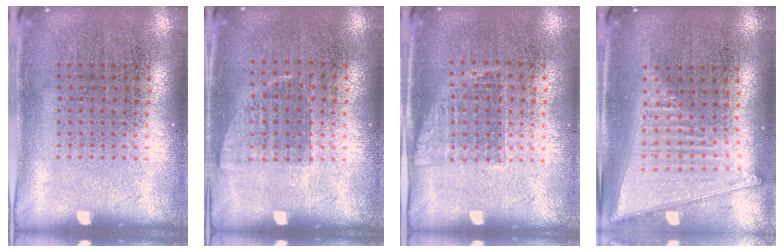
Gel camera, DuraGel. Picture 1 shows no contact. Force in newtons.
{"total": 0.7, "press": 0.7, "slide": 0.3}
{"total": 1.1, "press": 0.9, "slide": 0.6}
{"total": 1.8, "press": 1.6, "slide": 0.7}